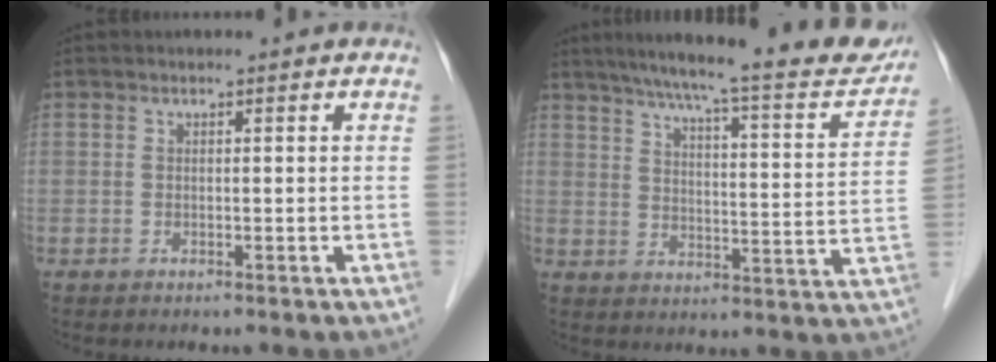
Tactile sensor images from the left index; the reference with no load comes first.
{"total": 22.5, "force": [19.4, 2.3, 11.1], "torque": [-0.165, -0.023, 0.247]}